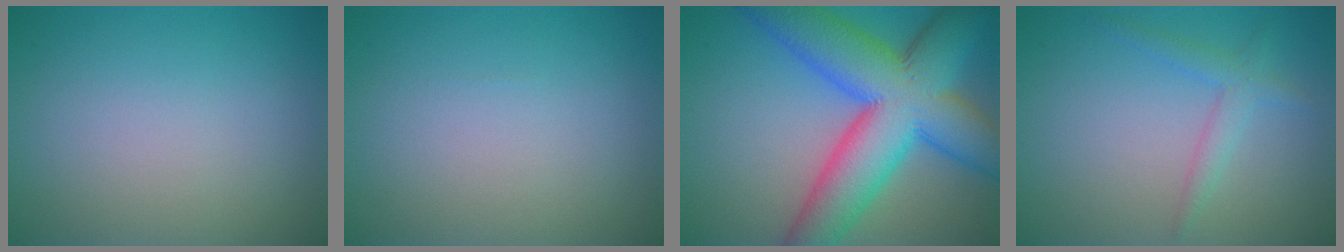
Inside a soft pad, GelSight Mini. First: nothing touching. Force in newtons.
{"total": 0.0}
{"total": 13.4, "press": 13.4, "slide": 0.5}
{"total": 2.0, "press": 2.0, "slide": 0.1}